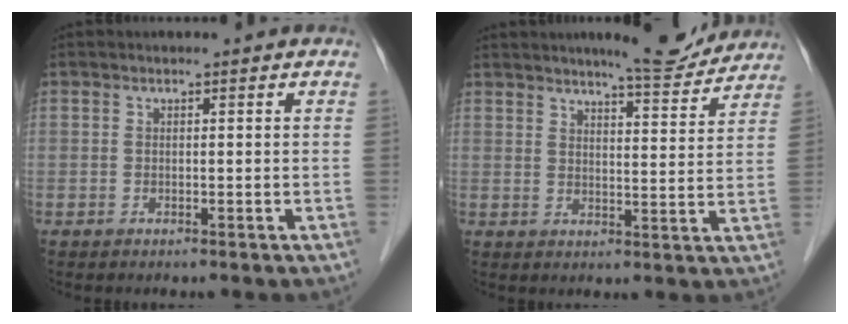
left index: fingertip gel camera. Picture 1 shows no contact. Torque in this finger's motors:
{"motor_torque": [0.56, -0.56, 0.52, 0.05]}